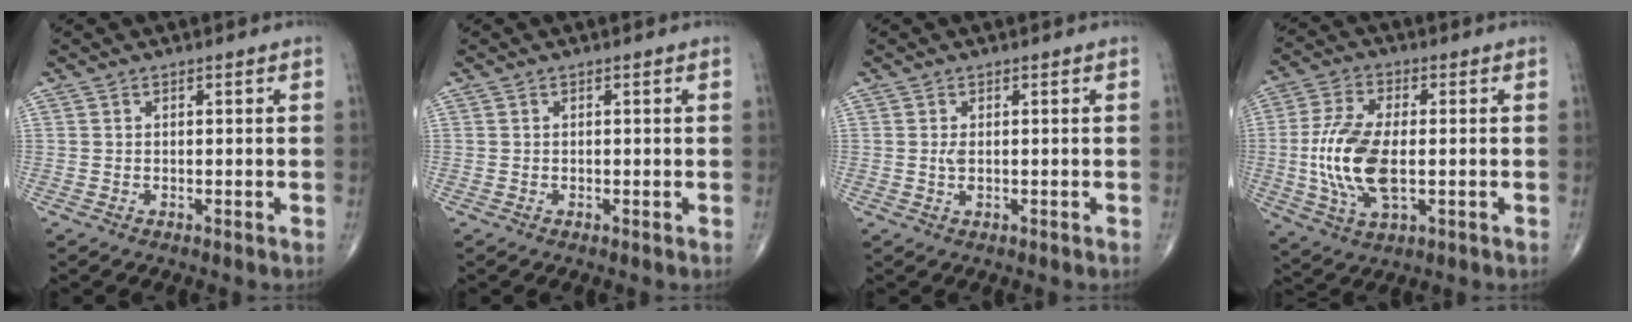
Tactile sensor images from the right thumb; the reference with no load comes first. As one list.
[{"total": 0.0}, {"total": 1.3, "force": [0.1, 0.5, 1.2], "torque": [-0.029, -0.003, 0.004]}, {"total": 13.4, "force": [-1.1, 6.4, 11.7], "torque": [-0.247, 0.001, -0.020]}]